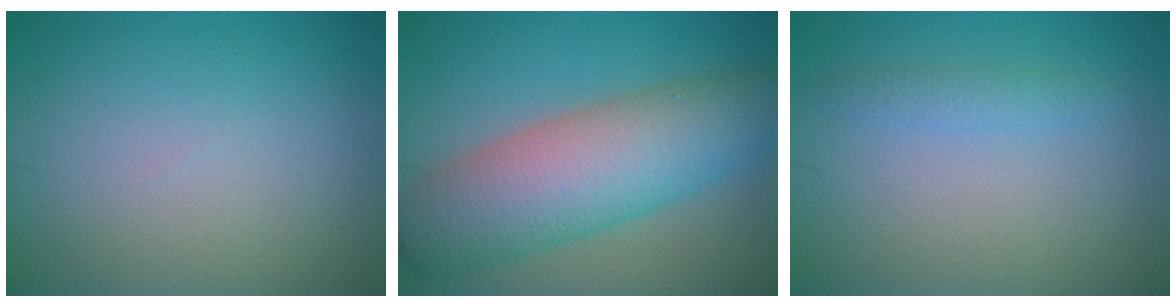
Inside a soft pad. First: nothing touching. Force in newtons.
{"total": 10.1, "press": 10.1, "slide": 0.4}
{"total": 1.4, "press": 1.4, "slide": 0.1}